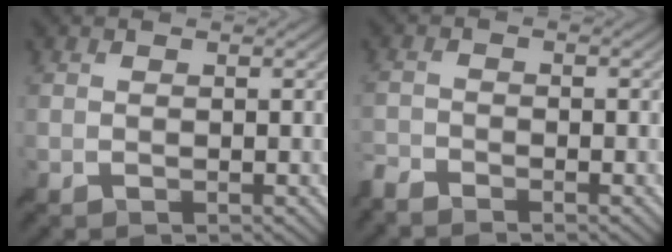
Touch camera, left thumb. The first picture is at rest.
{"total": 2.7, "force": [-2.7, 0.3, 0.4], "torque": [-0.012, -0.009, -0.065]}